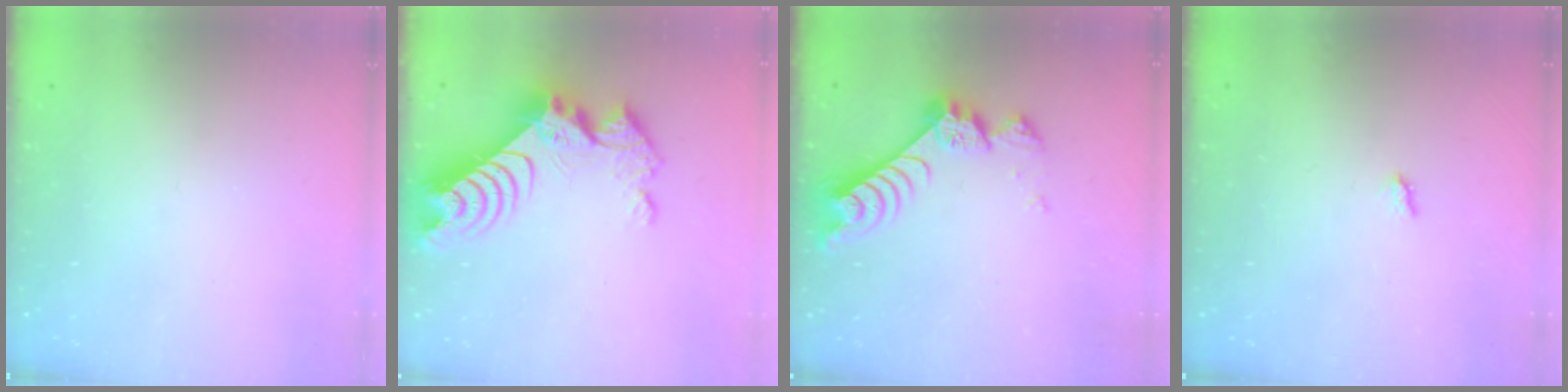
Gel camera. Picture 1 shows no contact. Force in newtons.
{"total": 14.7, "press": 14.6, "slide": 1.2}
{"total": 7.4, "press": 7.3, "slide": 0.9}
{"total": 1.7, "press": 1.6, "slide": 0.3}